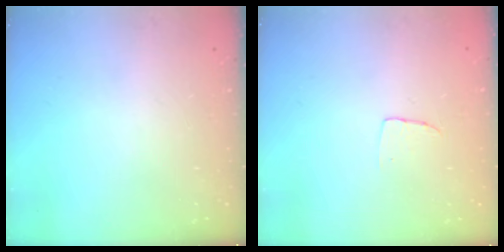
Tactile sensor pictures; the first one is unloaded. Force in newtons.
{"total": 2.9, "press": 2.9, "slide": 0.1}